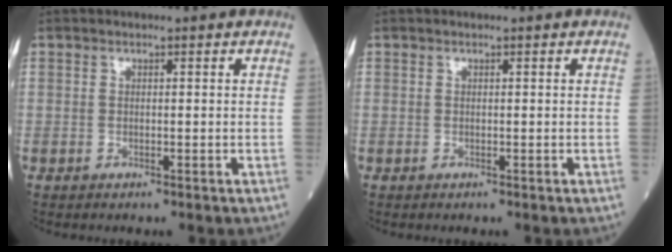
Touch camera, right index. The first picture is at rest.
{"total": 0.0}